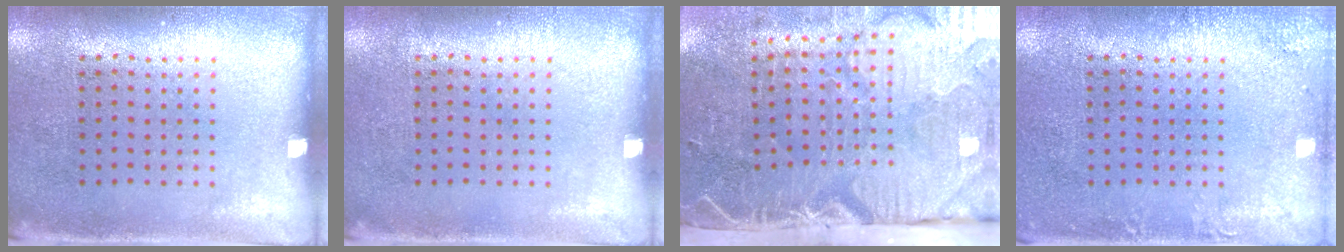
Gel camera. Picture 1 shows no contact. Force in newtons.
{"total": 0.0}
{"total": 5.4, "press": 4.5, "slide": 3.1}
{"total": 1.5, "press": 1.5, "slide": 0.1}